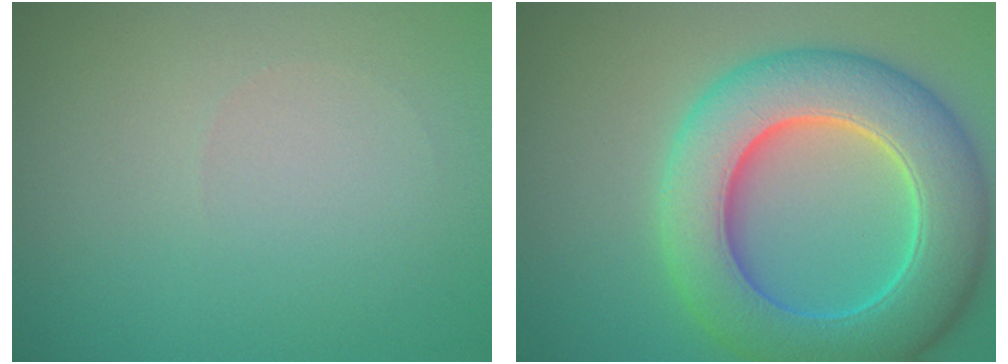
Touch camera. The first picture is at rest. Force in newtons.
{"total": 10.1, "press": 10.1, "slide": 0.6}